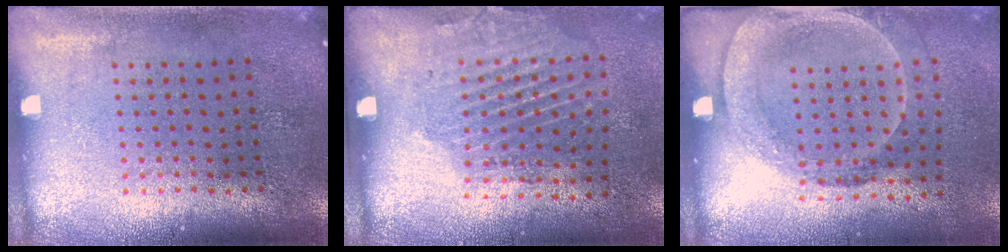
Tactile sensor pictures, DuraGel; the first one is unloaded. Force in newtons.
{"total": 2.0, "press": 1.2, "slide": 1.6}
{"total": 1.6, "press": 1.2, "slide": 1.1}